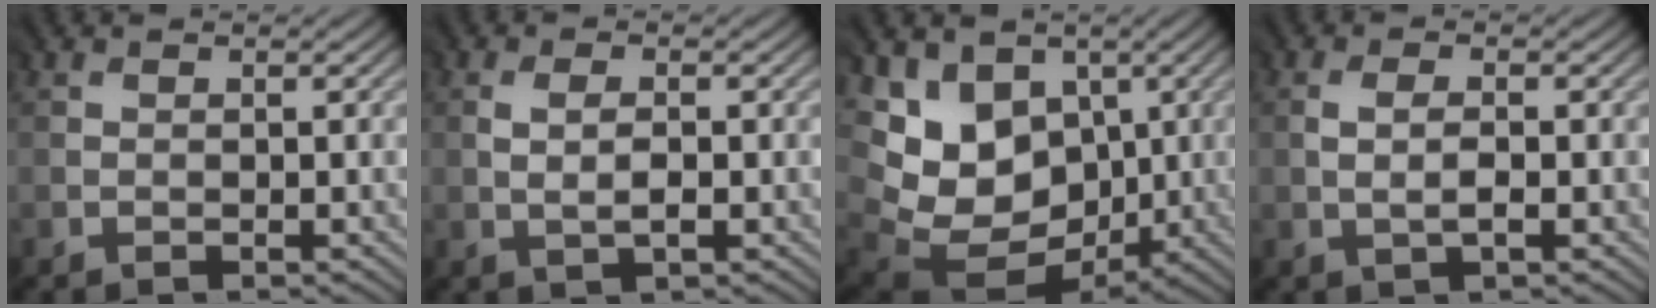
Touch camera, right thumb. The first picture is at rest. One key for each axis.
{"total": 1.7, "fx": -0.1, "fy": 0.6, "fz": 1.6, "tx": -0.034, "ty": 0.000, "tz": 0.001}
{"total": 13.5, "fx": 2.1, "fy": 10.8, "fz": 7.8, "tx": -0.180, "ty": -0.017, "tz": 0.053}
{"total": 1.4, "fx": -0.3, "fy": 0.3, "fz": 1.4, "tx": -0.032, "ty": -0.002, "tz": -0.004}